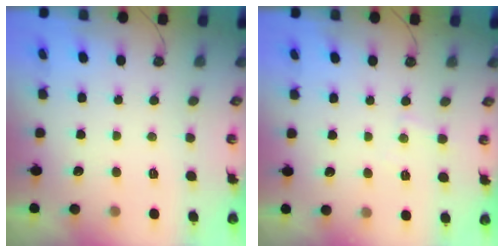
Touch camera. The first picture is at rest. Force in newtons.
{"total": 4.3, "press": 4.2, "slide": 0.7}